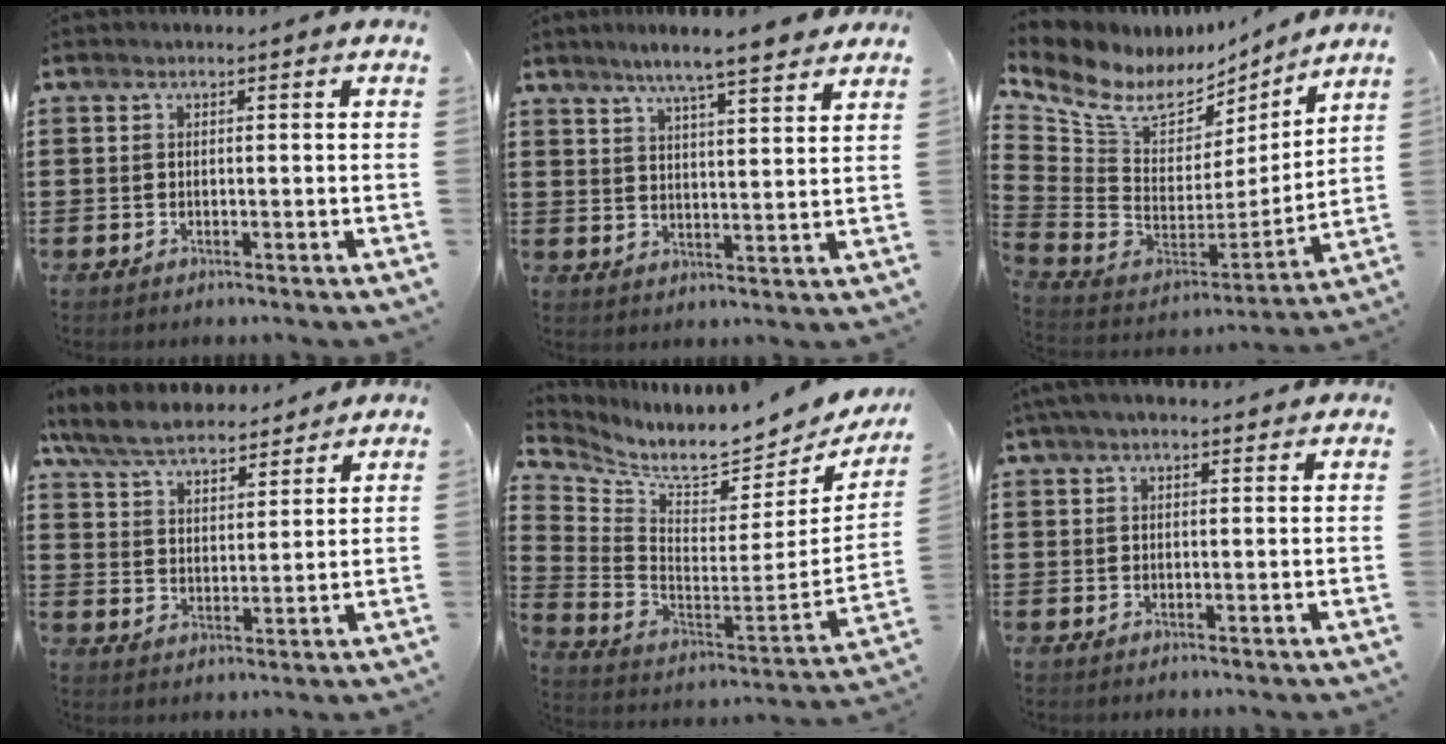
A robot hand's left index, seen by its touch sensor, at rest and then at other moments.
{"total": 6.0, "force": [5.2, 0.1, 2.9], "torque": [-0.073, -0.018, 0.091]}
{"total": 7.6, "force": [5.4, 4.4, 3.0], "torque": [-0.100, -0.044, 0.098]}
{"total": 7.0, "force": [6.4, 1.7, 2.0], "torque": [-0.067, -0.024, 0.117]}
{"total": 6.7, "force": [6.2, 0.8, 2.4], "torque": [-0.068, -0.073, 0.100]}
{"total": 2.6, "force": [2.1, 0.8, 1.4], "torque": [-0.032, 0.004, 0.040]}